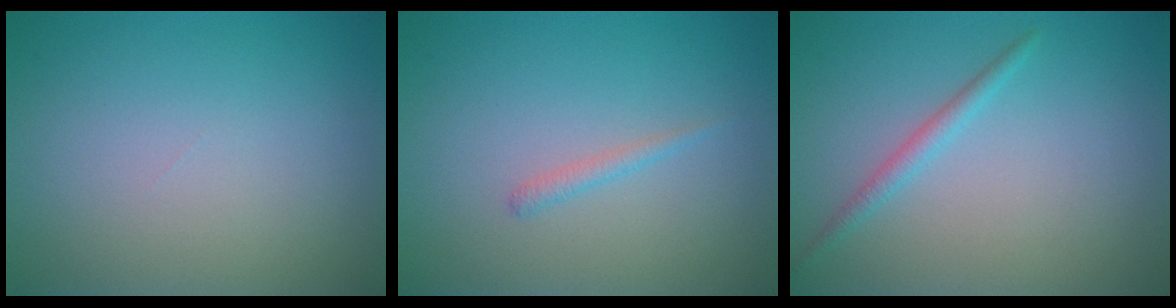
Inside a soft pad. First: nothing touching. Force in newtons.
{"total": 0.8, "press": 0.8, "slide": 0.1}
{"total": 1.4, "press": 1.4, "slide": 0.0}